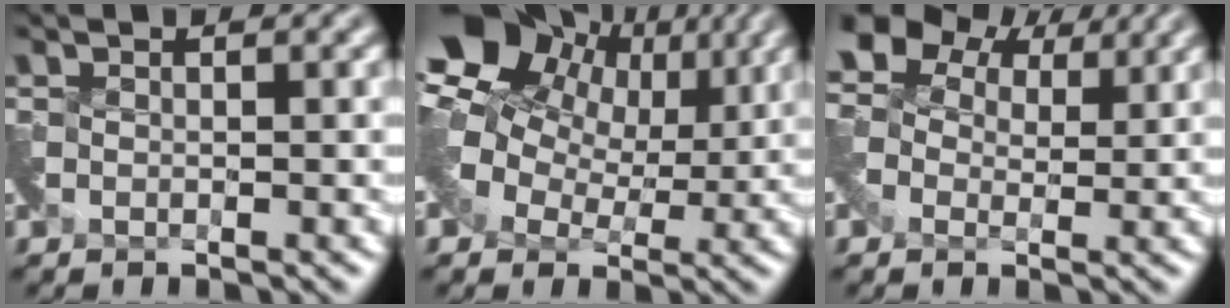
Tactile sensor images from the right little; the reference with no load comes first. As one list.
[{"total": 10.9, "force": [4.6, 7.3, 6.7], "torque": [-0.125, 0.027, 0.075]}, {"total": 6.6, "force": [2.4, 4.8, 3.9], "torque": [-0.093, 0.028, 0.041]}]